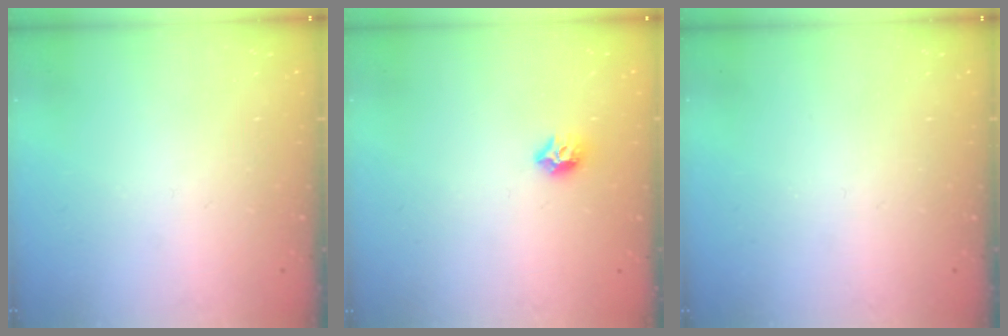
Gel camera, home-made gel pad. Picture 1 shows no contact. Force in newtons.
{"total": 7.5, "press": 7.4, "slide": 0.8}
{"total": 0.0}